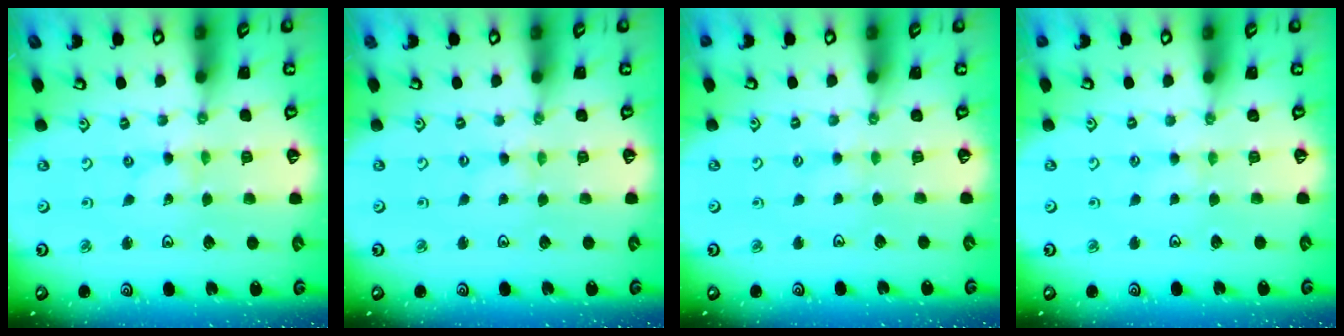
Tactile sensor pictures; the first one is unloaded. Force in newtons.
{"total": 1.3, "press": 1.3, "slide": 0.3}
{"total": 1.7, "press": 1.7, "slide": 0.3}
{"total": 2.1, "press": 2.1, "slide": 0.3}